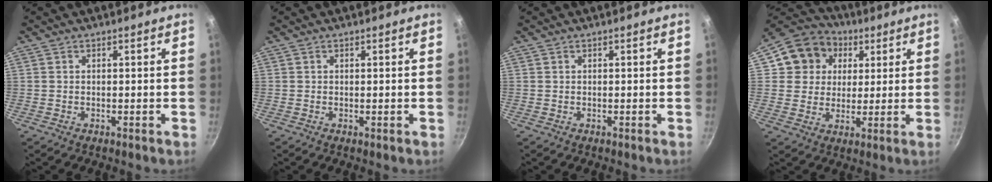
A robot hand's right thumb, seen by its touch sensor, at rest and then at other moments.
{"total": 0.0}
{"total": 0.0}
{"total": 12.5, "force": [3.9, 11.1, 4.3], "torque": [-0.047, 0.017, 0.056]}